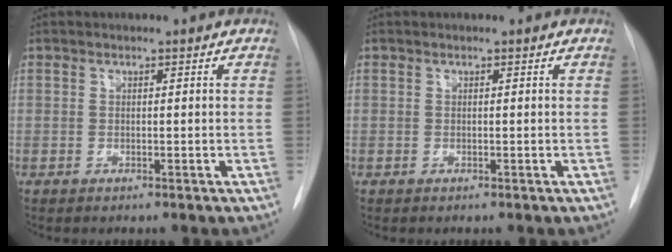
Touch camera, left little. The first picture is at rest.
{"total": 0.0}